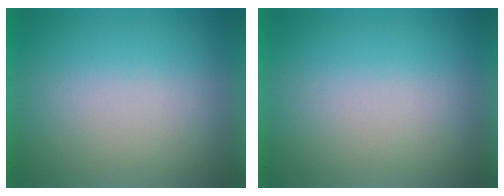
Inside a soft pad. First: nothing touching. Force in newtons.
{"total": 0.0}